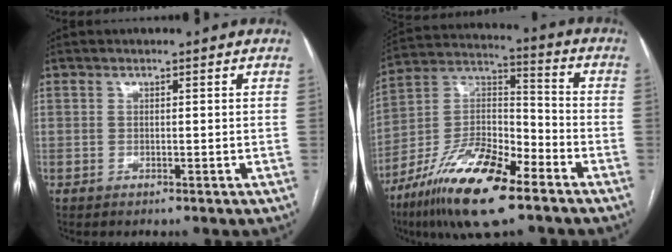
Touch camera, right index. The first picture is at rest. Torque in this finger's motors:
{"motor_torque": [0.92, -1.23, -0.06, -0.10]}